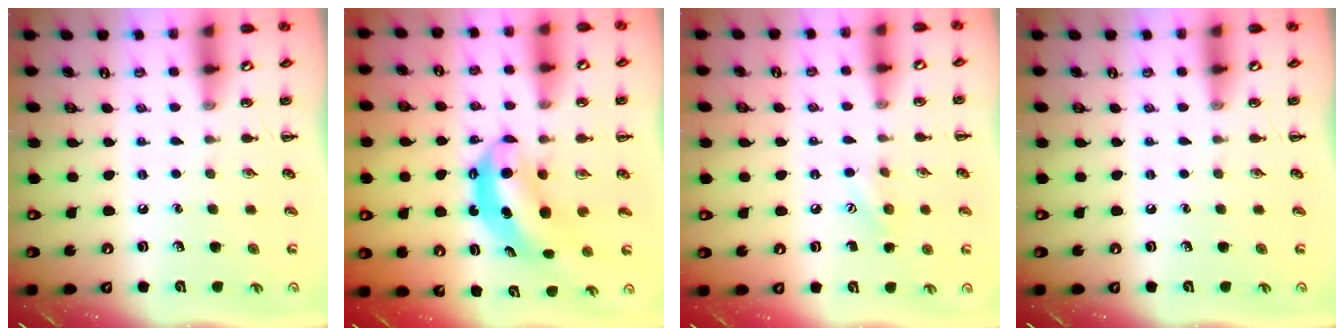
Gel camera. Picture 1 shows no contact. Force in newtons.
{"total": 6.6, "press": 6.5, "slide": 1.3}
{"total": 6.7, "press": 6.5, "slide": 1.7}
{"total": 0.0}